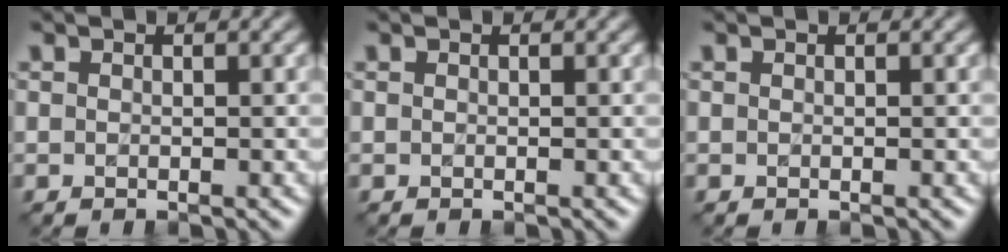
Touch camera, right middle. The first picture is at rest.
{"total": 0.0}
{"total": 0.0}